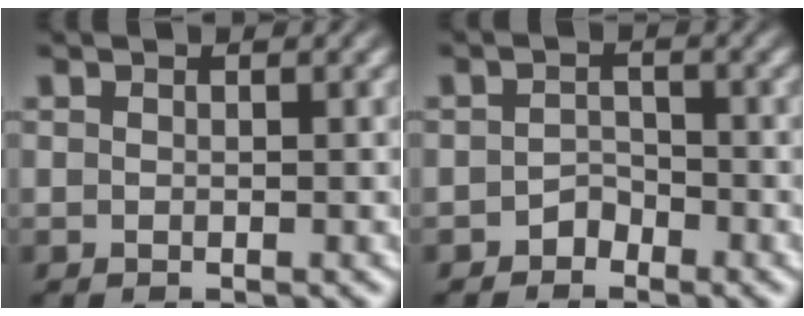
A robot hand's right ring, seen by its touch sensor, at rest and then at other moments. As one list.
[{"total": 2.0, "force": [-1.6, 1.2, 0.0], "torque": [0.000, -0.005, -0.028]}]